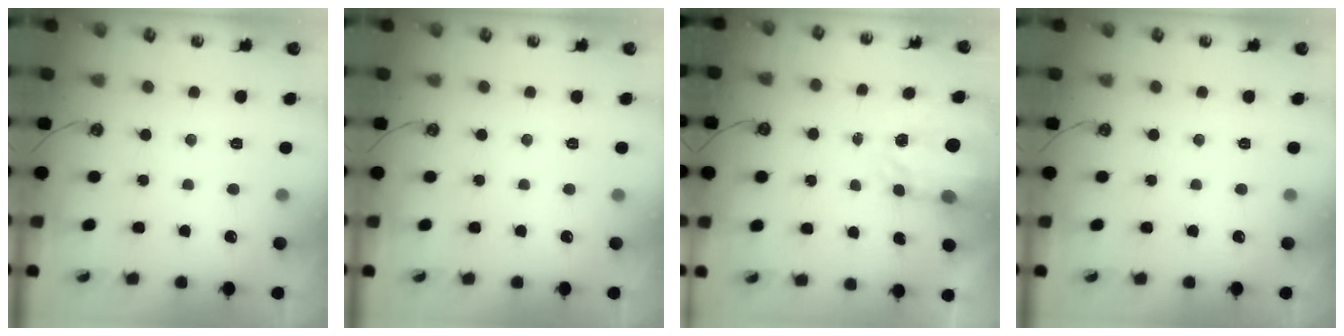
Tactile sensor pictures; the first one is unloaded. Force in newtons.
{"total": 0.0}
{"total": 3.7, "press": 3.6, "slide": 0.5}
{"total": 0.0}